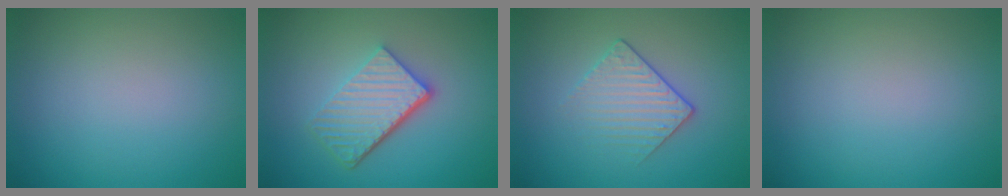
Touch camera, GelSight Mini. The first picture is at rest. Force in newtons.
{"total": 5.2, "press": 3.8, "slide": 3.5}
{"total": 2.1, "press": 1.8, "slide": 1.1}
{"total": 0.0}